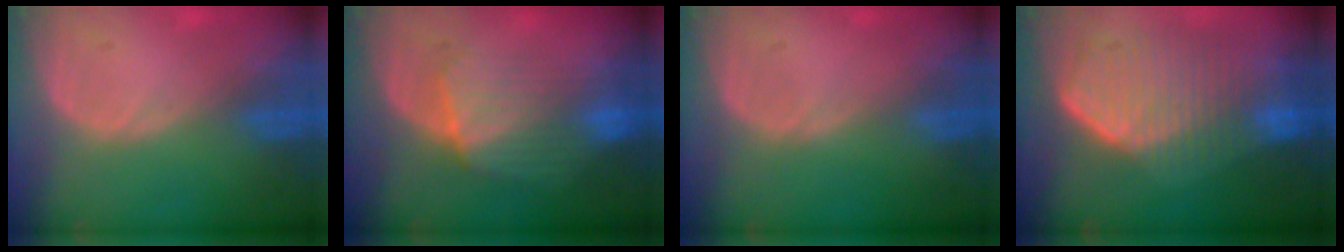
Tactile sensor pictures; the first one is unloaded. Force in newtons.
{"total": 7.2, "press": 7.1, "slide": 0.4}
{"total": 0.0}
{"total": 10.8, "press": 9.4, "slide": 5.3}